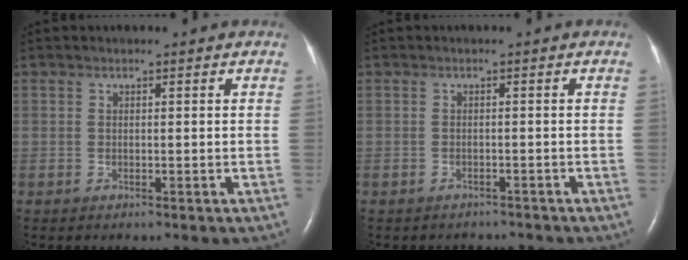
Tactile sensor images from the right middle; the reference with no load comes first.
{"total": 2.7, "force": [-2.4, 1.0, -0.2], "torque": [-0.002, -0.002, -0.033]}